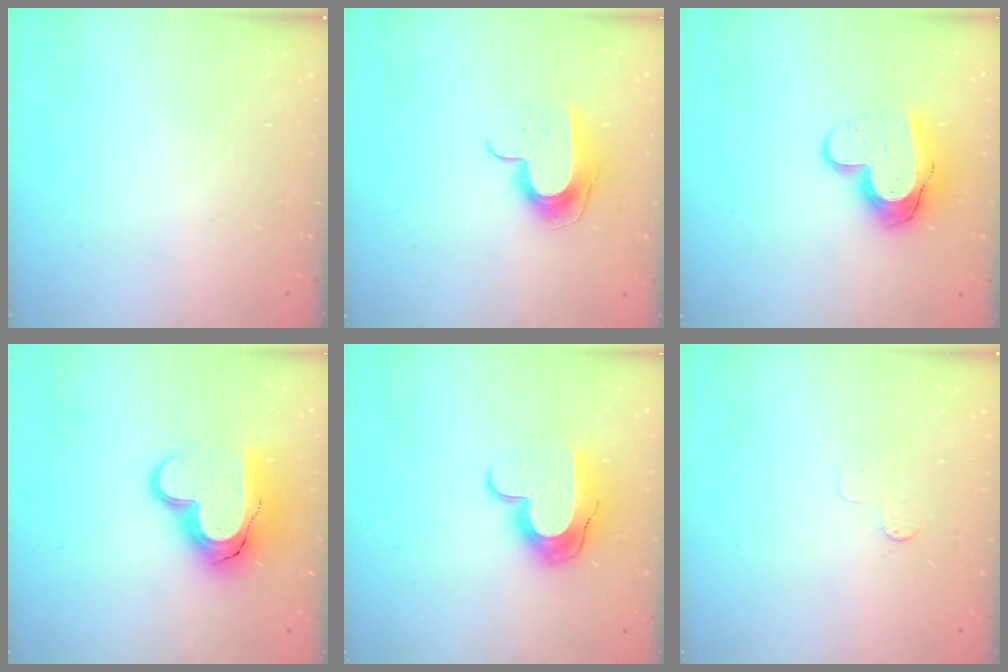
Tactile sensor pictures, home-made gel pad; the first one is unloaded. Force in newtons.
{"total": 10.2, "press": 10.2, "slide": 0.6}
{"total": 13.3, "press": 13.3, "slide": 1.1}
{"total": 16.9, "press": 16.9, "slide": 1.3}
{"total": 12.5, "press": 12.5, "slide": 0.7}
{"total": 2.6, "press": 2.6, "slide": 0.3}